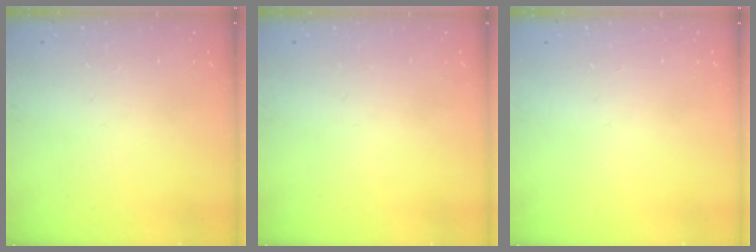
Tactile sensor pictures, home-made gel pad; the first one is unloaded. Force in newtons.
{"total": 0.0}
{"total": 0.0}